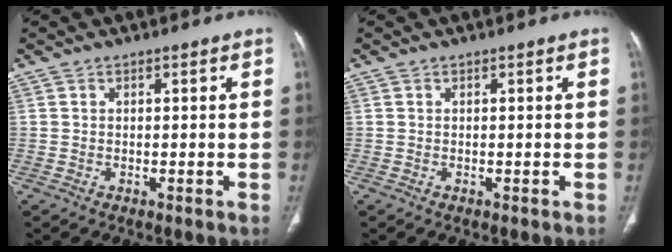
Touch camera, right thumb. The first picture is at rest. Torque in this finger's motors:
{"motor_torque": [0.00, 0.00, -0.01, 0.00, 0.00]}